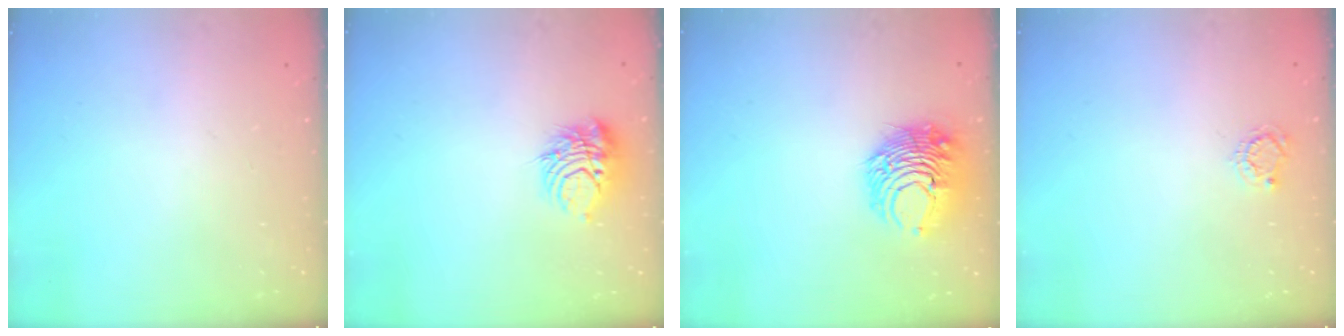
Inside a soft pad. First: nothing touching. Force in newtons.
{"total": 9.1, "press": 9.1, "slide": 0.6}
{"total": 10.7, "press": 10.7, "slide": 0.6}
{"total": 3.8, "press": 3.8, "slide": 0.4}